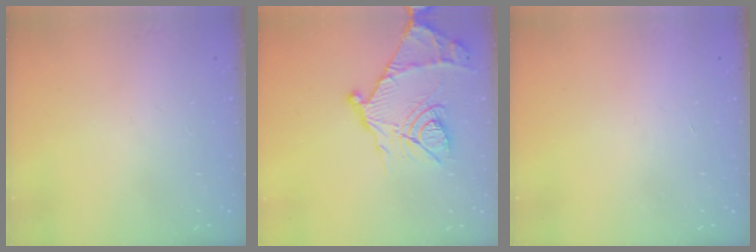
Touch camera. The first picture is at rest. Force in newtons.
{"total": 18.9, "press": 18.8, "slide": 1.6}
{"total": 1.7, "press": 1.7, "slide": 0.1}